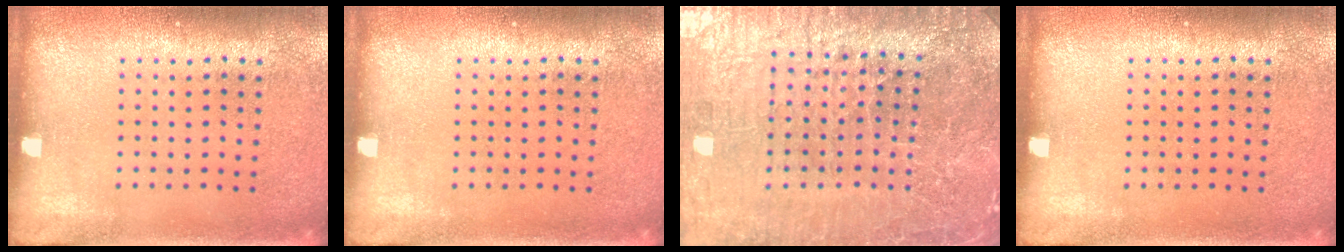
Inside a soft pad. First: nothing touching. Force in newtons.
{"total": 0.0}
{"total": 5.7, "press": 5.2, "slide": 2.1}
{"total": 0.0}